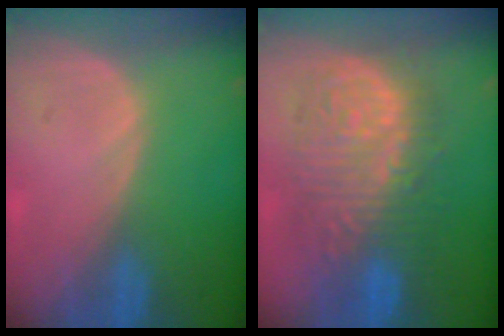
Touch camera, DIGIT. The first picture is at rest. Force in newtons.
{"total": 12.1, "press": 12.0, "slide": 1.1}